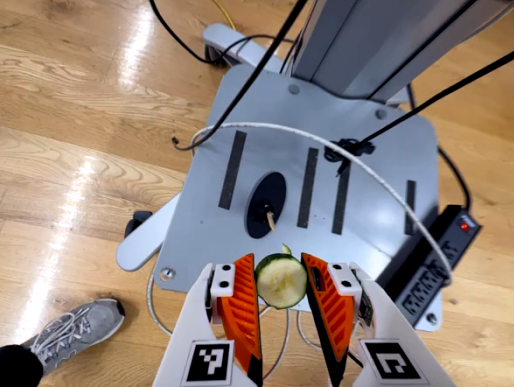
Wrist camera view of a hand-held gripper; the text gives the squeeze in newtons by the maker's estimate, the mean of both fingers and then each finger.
{"total": 7.8, "left": 7.9, "right": 7.8}